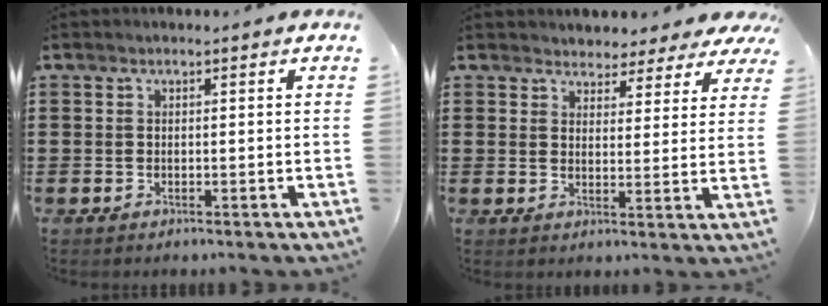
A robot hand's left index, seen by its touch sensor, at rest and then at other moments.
{"total": 3.6, "force": [3.4, 1.1, 0.0], "torque": [-0.011, -0.013, 0.060]}